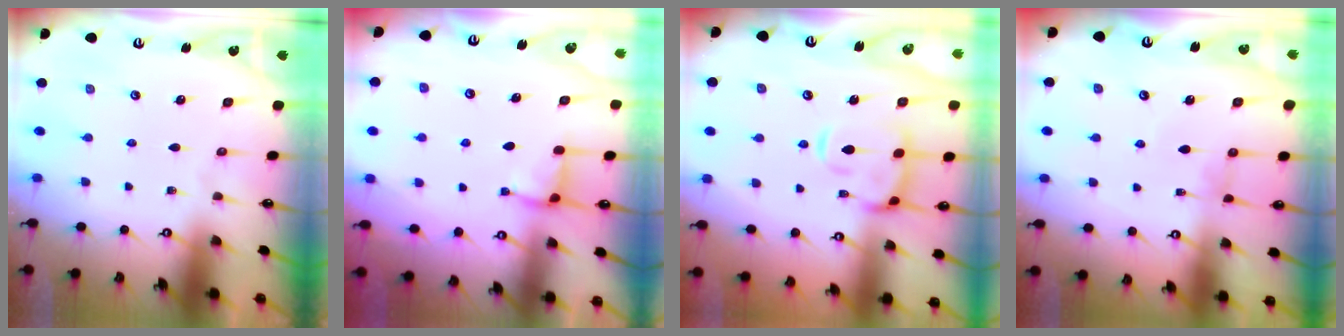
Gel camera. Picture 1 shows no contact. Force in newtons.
{"total": 2.6, "press": 2.6, "slide": 0.4}
{"total": 5.8, "press": 5.6, "slide": 1.5}
{"total": 0.7, "press": 0.4, "slide": 0.5}